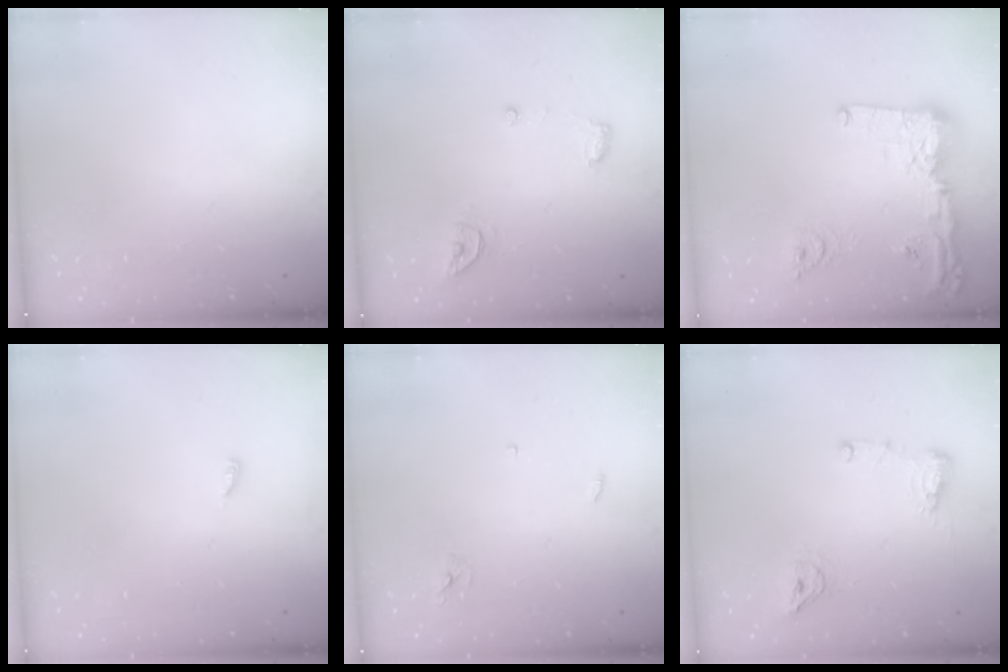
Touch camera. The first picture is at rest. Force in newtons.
{"total": 6.4, "press": 6.4, "slide": 0.6}
{"total": 16.7, "press": 16.6, "slide": 1.9}
{"total": 2.5, "press": 2.5, "slide": 0.2}
{"total": 2.4, "press": 2.4, "slide": 0.2}
{"total": 8.9, "press": 8.8, "slide": 1.4}